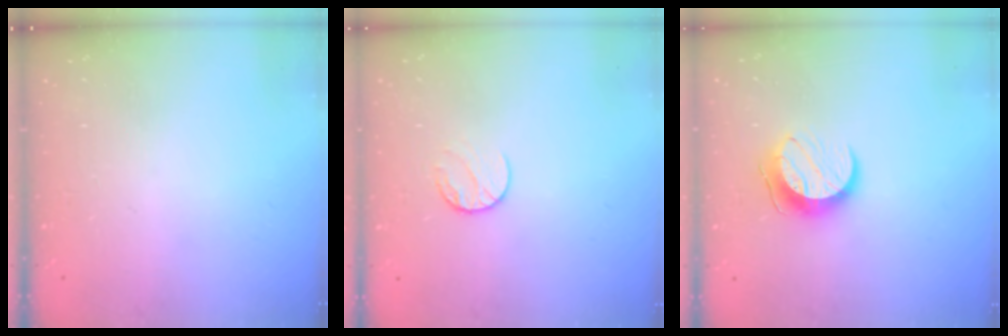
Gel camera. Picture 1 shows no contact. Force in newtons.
{"total": 7.3, "press": 7.2, "slide": 0.6}
{"total": 10.0, "press": 10.0, "slide": 0.3}